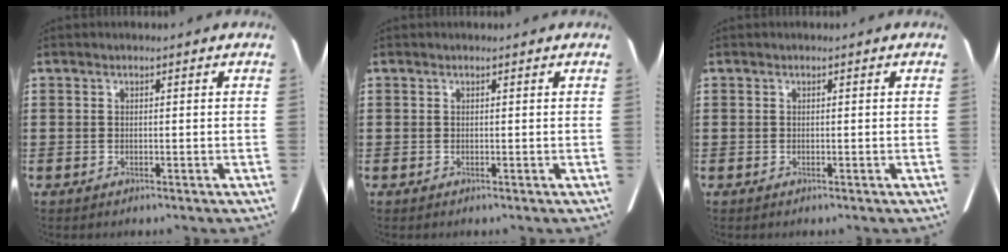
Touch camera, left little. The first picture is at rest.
{"total": 0.0}
{"total": 0.0}